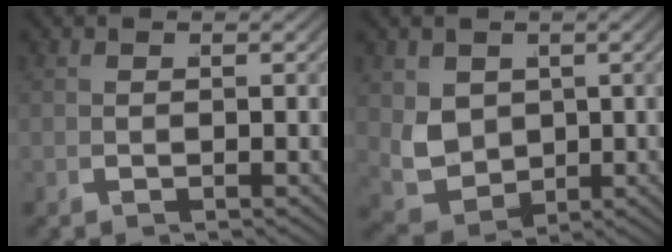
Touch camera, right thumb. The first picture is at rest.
{"total": 6.8, "force": [-0.2, 5.5, 4.0], "torque": [-0.115, -0.047, 0.020]}